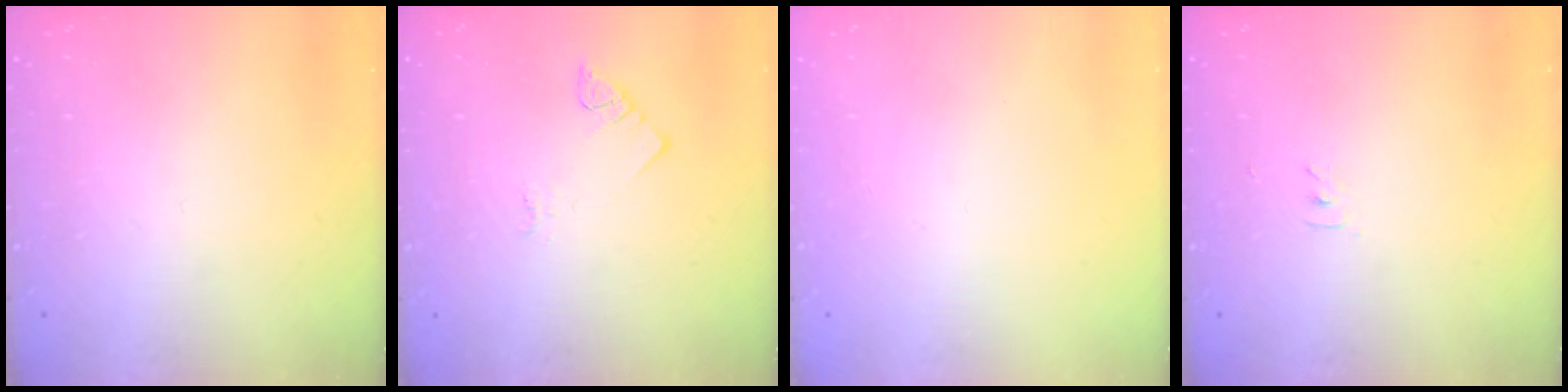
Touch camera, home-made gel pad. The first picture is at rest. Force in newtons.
{"total": 2.3, "press": 2.3, "slide": 0.4}
{"total": 1.6, "press": 1.6, "slide": 0.1}
{"total": 3.5, "press": 3.5, "slide": 0.5}